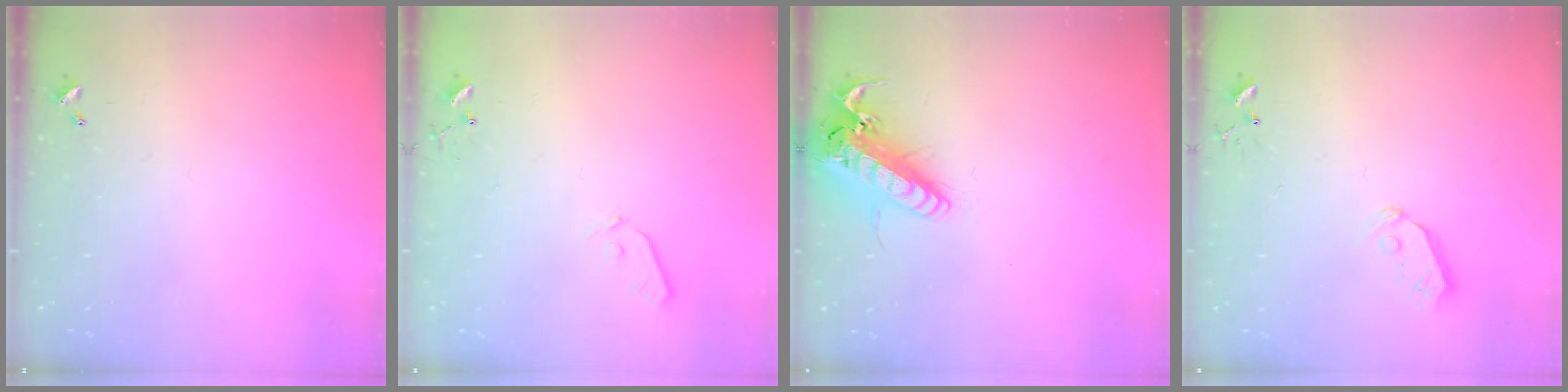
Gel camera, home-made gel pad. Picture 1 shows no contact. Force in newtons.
{"total": 3.7, "press": 3.6, "slide": 0.6}
{"total": 19.1, "press": 18.8, "slide": 3.3}
{"total": 6.4, "press": 6.4, "slide": 0.6}